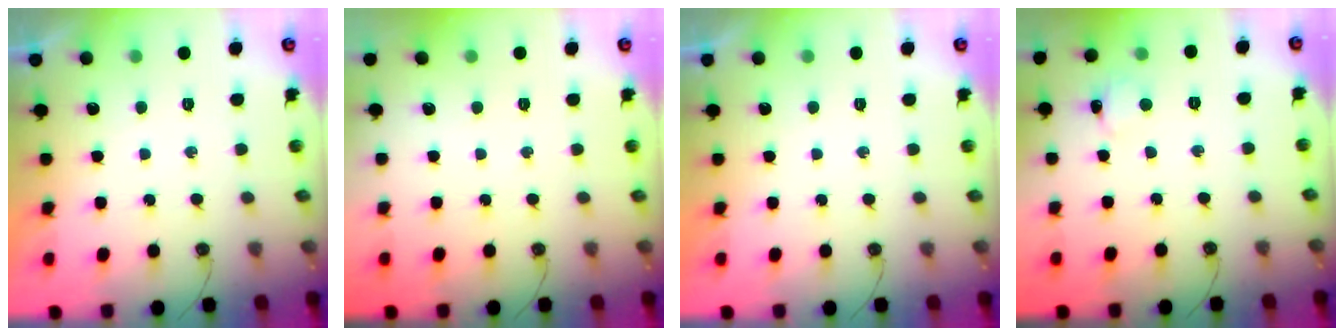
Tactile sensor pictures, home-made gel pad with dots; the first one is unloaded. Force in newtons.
{"total": 0.0}
{"total": 0.0}
{"total": 4.0, "press": 4.0, "slide": 0.5}